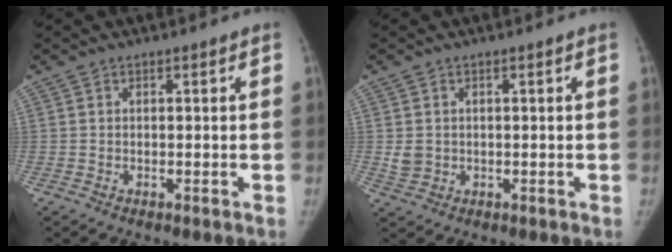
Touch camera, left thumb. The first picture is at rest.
{"total": 2.7, "force": [0.2, 2.4, 1.3], "torque": [-0.019, -0.003, 0.011]}